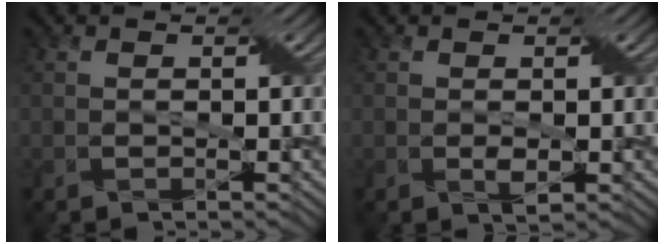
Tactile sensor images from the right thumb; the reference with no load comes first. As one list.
[{"total": 1.3, "force": [-0.1, 0.6, 1.1], "torque": [-0.022, -0.002, 0.002]}]